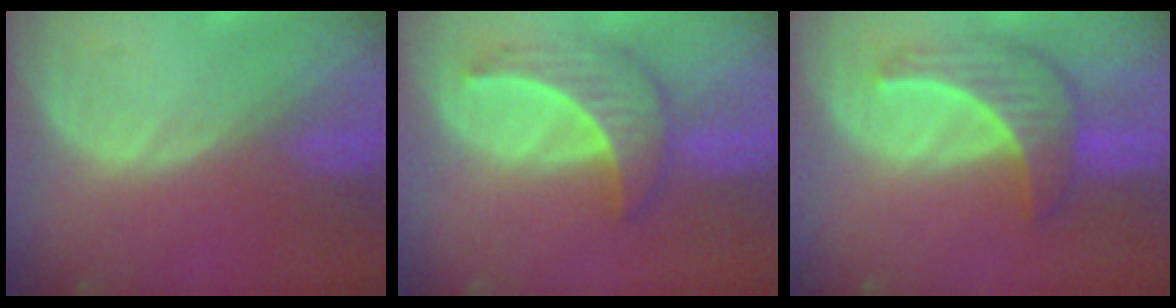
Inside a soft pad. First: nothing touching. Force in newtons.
{"total": 6.4, "press": 6.2, "slide": 1.7}
{"total": 6.7, "press": 6.7, "slide": 0.7}